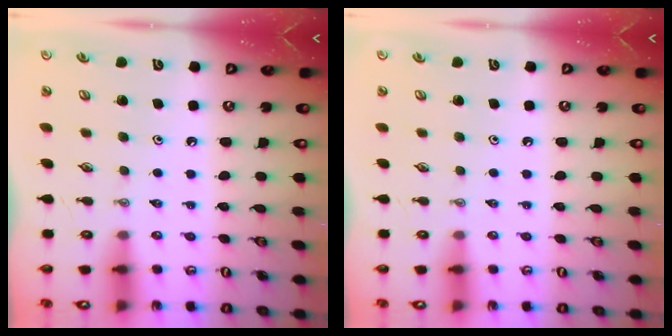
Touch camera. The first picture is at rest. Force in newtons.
{"total": 0.0}